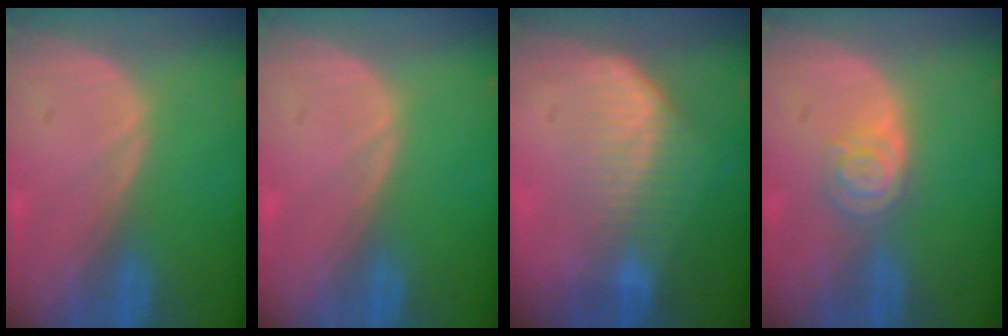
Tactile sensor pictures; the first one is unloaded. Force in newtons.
{"total": 0.0}
{"total": 7.5, "press": 6.3, "slide": 4.0}
{"total": 4.3, "press": 3.8, "slide": 2.0}